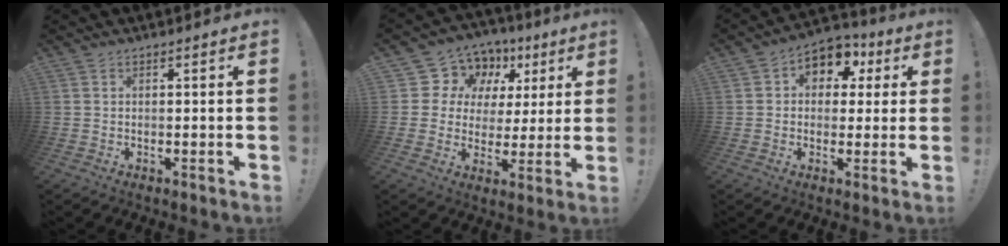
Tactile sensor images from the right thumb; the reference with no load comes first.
{"total": 10.4, "force": [5.1, 8.7, 2.4], "torque": [-0.037, -0.040, 0.105]}
{"total": 8.1, "force": [2.1, 6.9, 3.6], "torque": [-0.043, -0.004, 0.042]}